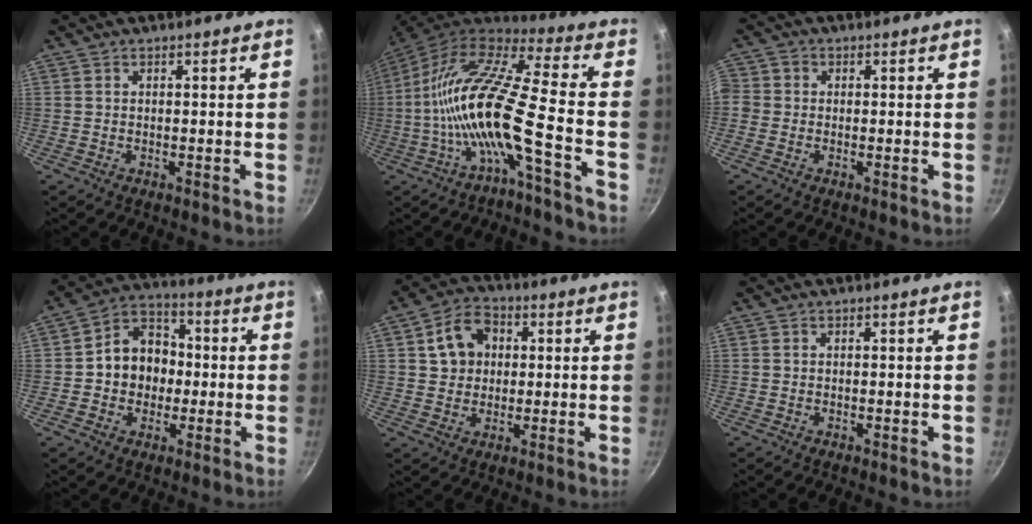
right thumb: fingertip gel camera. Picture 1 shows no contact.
{"total": 18.1, "force": [-5.6, 2.8, 17.0], "torque": [-0.320, 0.041, -0.118]}
{"total": 3.2, "force": [-0.5, 2.9, 1.2], "torque": [-0.024, 0.010, -0.021]}
{"total": 11.5, "force": [-0.5, 9.5, 6.3], "torque": [-0.056, 0.025, -0.024]}
{"total": 9.1, "force": [2.1, 7.3, 5.0], "torque": [-0.057, 0.013, 0.027]}
{"total": 0.0}